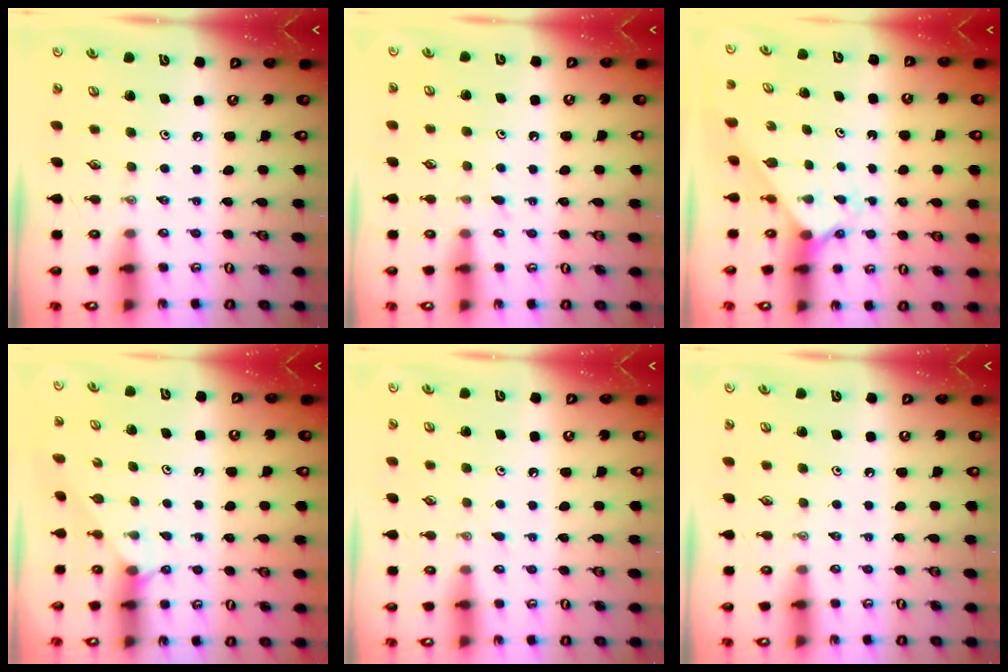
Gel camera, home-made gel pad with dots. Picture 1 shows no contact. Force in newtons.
{"total": 5.8, "press": 5.8, "slide": 0.5}
{"total": 2.1, "press": 2.1, "slide": 0.2}
{"total": 2.7, "press": 2.7, "slide": 0.3}
{"total": 3.9, "press": 3.9, "slide": 0.4}
{"total": 0.0}